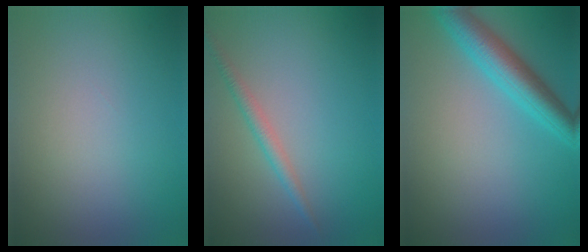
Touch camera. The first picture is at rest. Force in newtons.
{"total": 1.6, "press": 1.6, "slide": 0.1}
{"total": 4.7, "press": 4.7, "slide": 0.1}